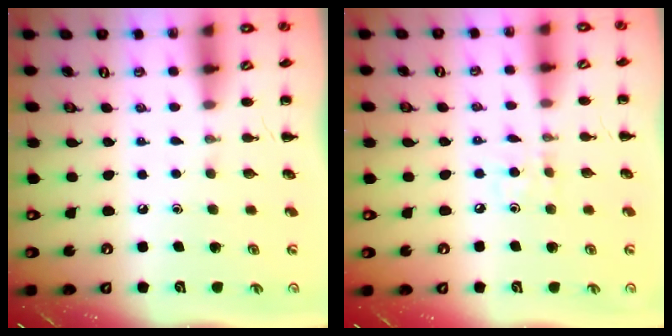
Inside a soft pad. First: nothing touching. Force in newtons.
{"total": 4.5, "press": 4.3, "slide": 1.5}